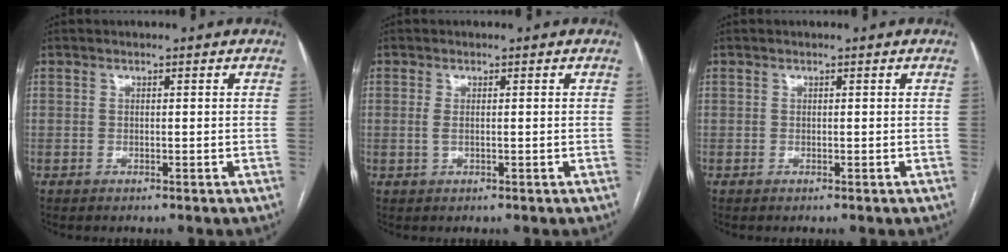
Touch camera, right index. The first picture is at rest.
{"total": 1.3, "force": [0.0, 0.3, 1.2], "torque": [-0.030, 0.001, 0.002]}
{"total": 0.0}